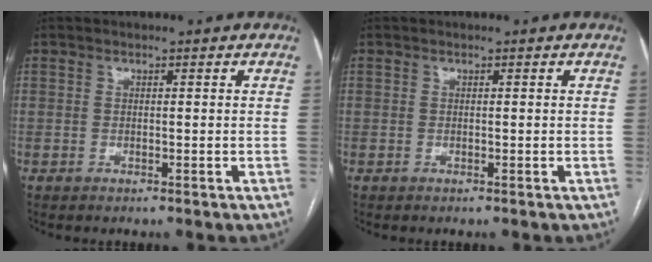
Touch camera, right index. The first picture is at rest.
{"total": 0.0}